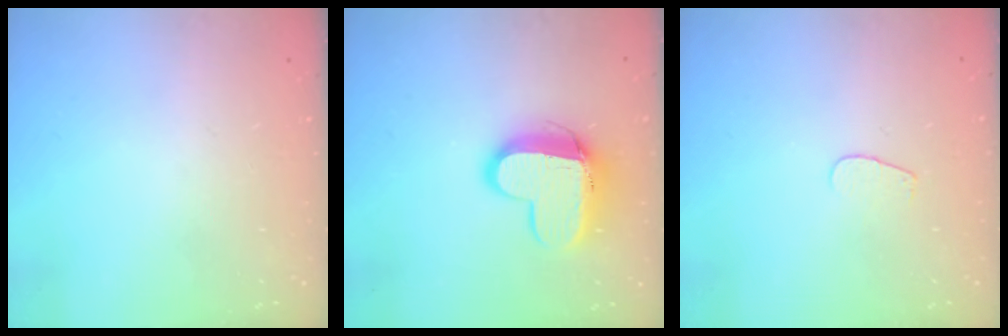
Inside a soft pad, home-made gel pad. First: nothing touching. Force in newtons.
{"total": 12.1, "press": 12.0, "slide": 1.2}
{"total": 2.6, "press": 2.5, "slide": 0.3}